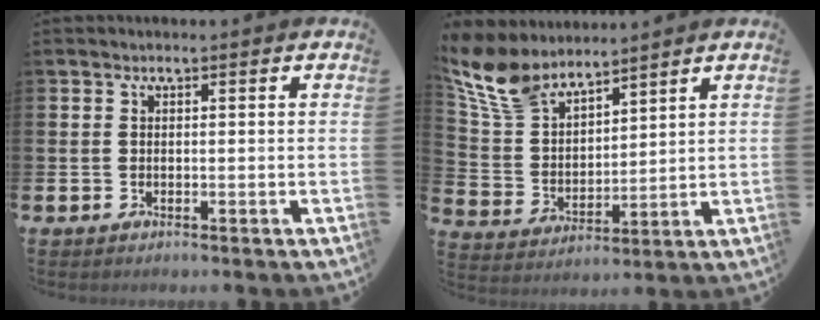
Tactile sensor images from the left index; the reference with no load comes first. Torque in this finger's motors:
{"motor_torque": [0.10, -1.18, 0.69, 0.21]}